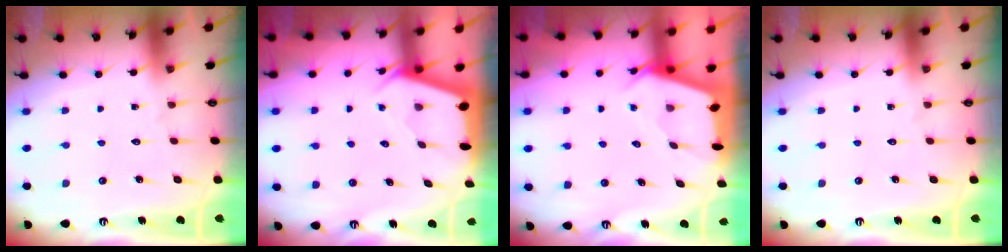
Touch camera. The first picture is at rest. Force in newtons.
{"total": 2.5, "press": 2.4, "slide": 0.3}
{"total": 3.5, "press": 3.5, "slide": 0.2}
{"total": 0.0}